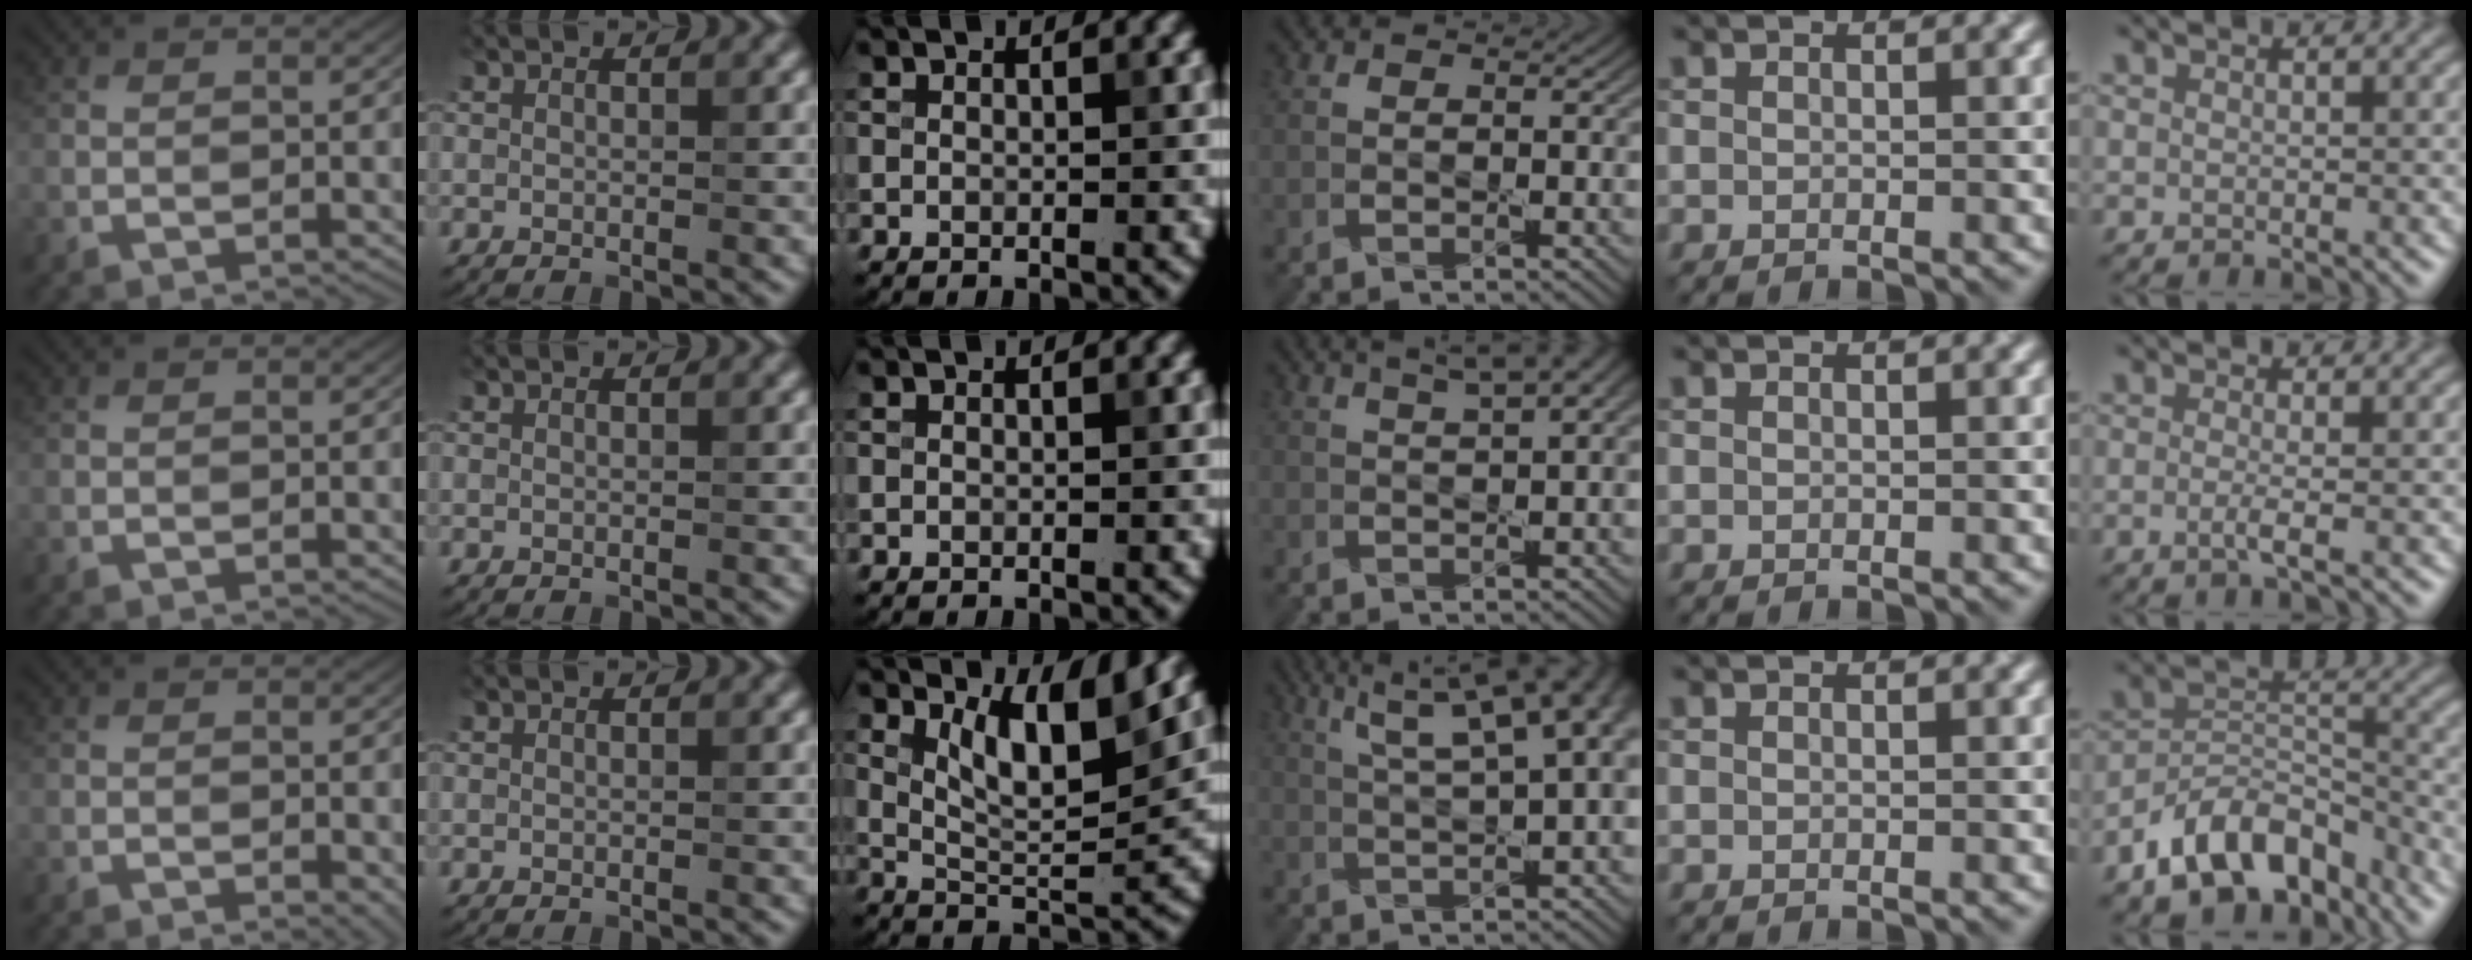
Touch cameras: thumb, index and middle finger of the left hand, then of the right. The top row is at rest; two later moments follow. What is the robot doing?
{"motion": "pour", "object": "sugar"}